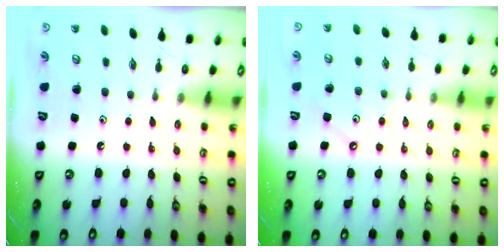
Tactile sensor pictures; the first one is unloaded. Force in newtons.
{"total": 1.6, "press": 1.6, "slide": 0.1}